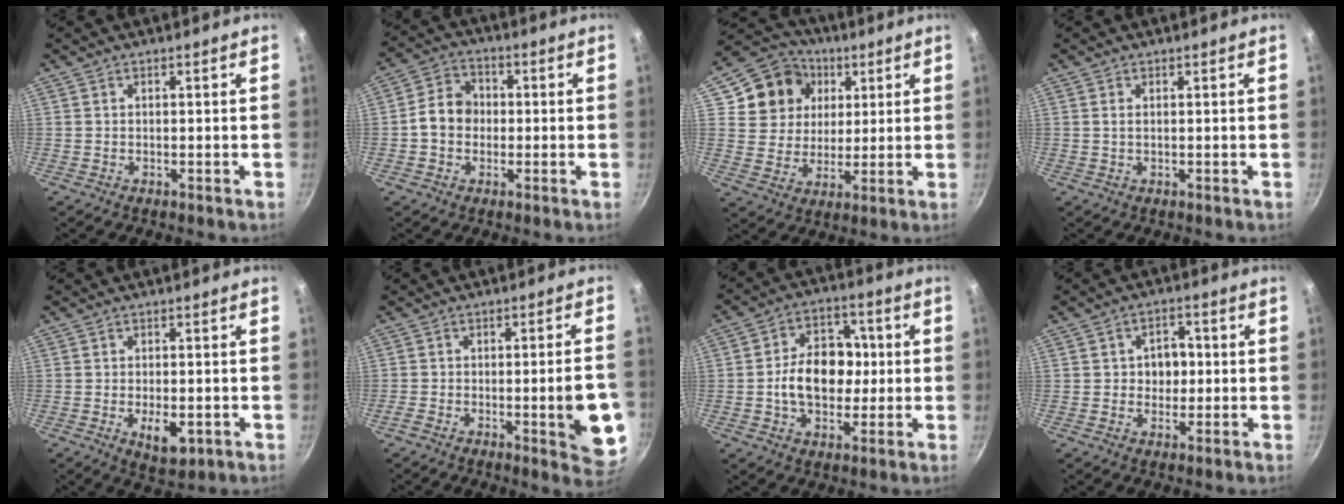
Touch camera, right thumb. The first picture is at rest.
{"total": 7.3, "force": [-0.5, 6.1, 4.0], "torque": [-0.041, 0.020, -0.025]}
{"total": 13.6, "force": [5.0, 11.5, 5.1], "torque": [-0.067, 0.003, 0.083]}
{"total": 0.7, "force": [0.2, 0.3, 0.7], "torque": [-0.014, 0.000, 0.002]}
{"total": 6.5, "force": [-1.9, 3.4, 5.3], "torque": [-0.065, 0.000, -0.019]}
{"total": 11.9, "force": [-3.4, 3.2, 10.9], "torque": [-0.127, 0.020, -0.045]}
{"total": 13.2, "force": [-0.5, 9.6, 9.1], "torque": [-0.103, 0.021, -0.017]}
{"total": 5.5, "force": [0.1, 4.5, 3.2], "torque": [-0.010, 0.006, -0.003]}